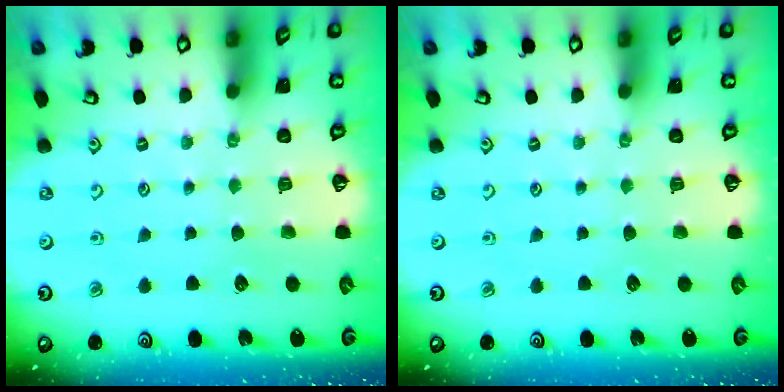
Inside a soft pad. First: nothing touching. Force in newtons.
{"total": 0.0}